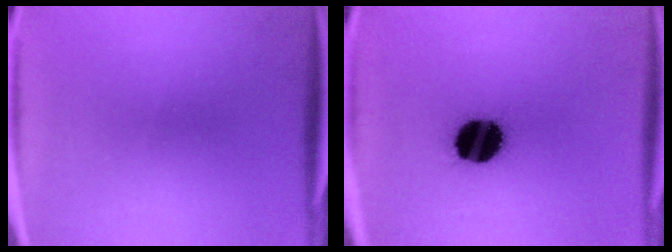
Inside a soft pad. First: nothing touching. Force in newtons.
{"total": 14.7}